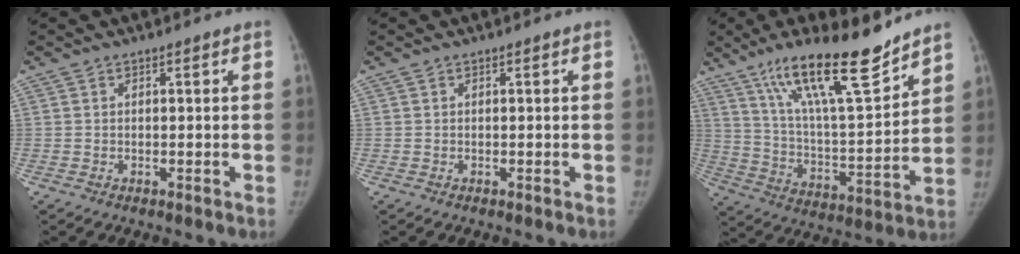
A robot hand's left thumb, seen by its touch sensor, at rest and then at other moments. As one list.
[{"total": 0.0}, {"total": 20.6, "force": [14.8, 4.0, 13.8], "torque": [-0.209, -0.075, 0.259]}]